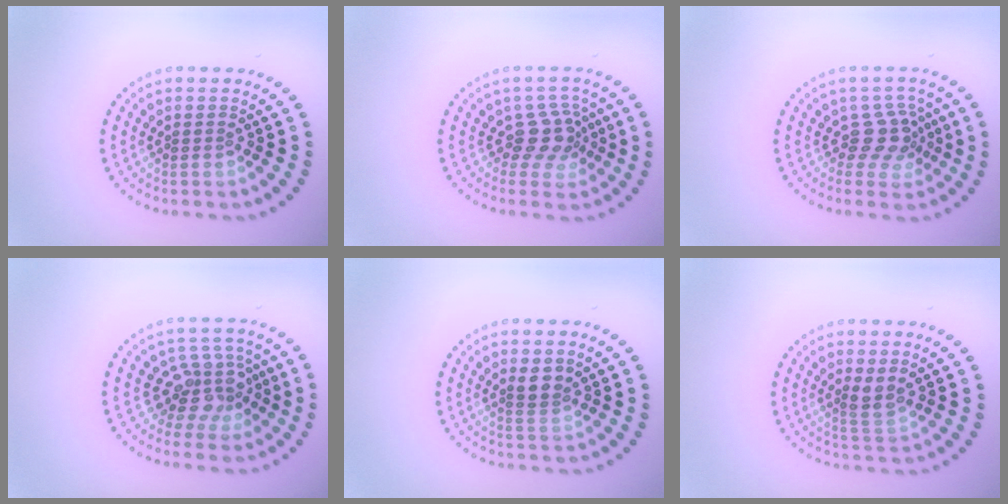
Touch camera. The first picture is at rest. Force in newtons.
{"total": 2.9, "press": 2.2, "slide": 1.9}
{"total": 2.7, "press": 2.2, "slide": 1.7}
{"total": 3.8, "press": 2.9, "slide": 2.5}
{"total": 1.9, "press": 1.7, "slide": 0.9}
{"total": 1.8, "press": 1.5, "slide": 1.0}